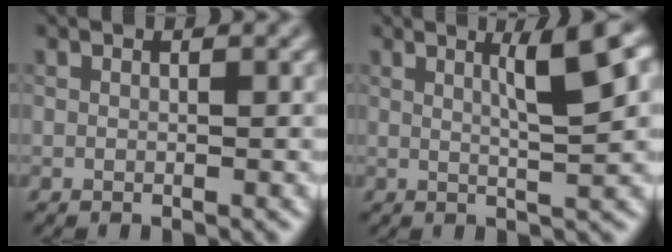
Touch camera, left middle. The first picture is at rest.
{"total": 4.7, "force": [1.7, 0.5, 4.4], "torque": [-0.062, 0.004, 0.027]}